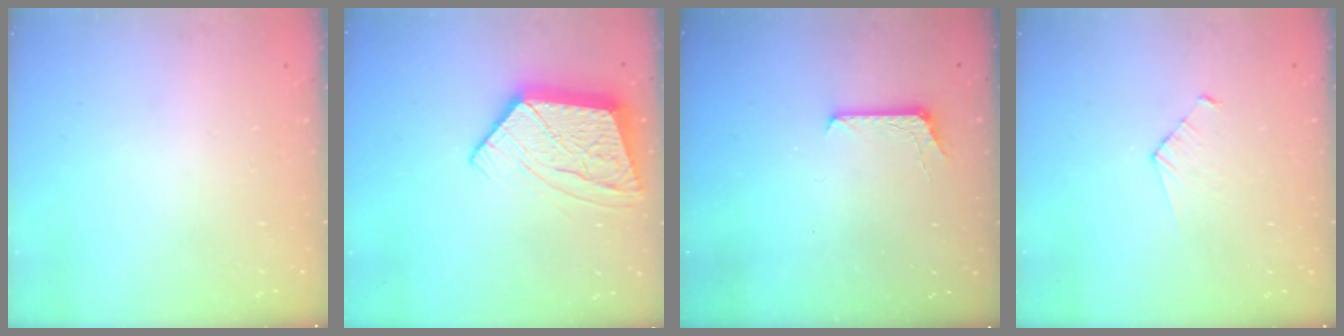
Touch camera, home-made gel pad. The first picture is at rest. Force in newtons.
{"total": 14.4, "press": 14.3, "slide": 1.3}
{"total": 6.3, "press": 6.3, "slide": 0.6}
{"total": 2.8, "press": 2.7, "slide": 0.3}